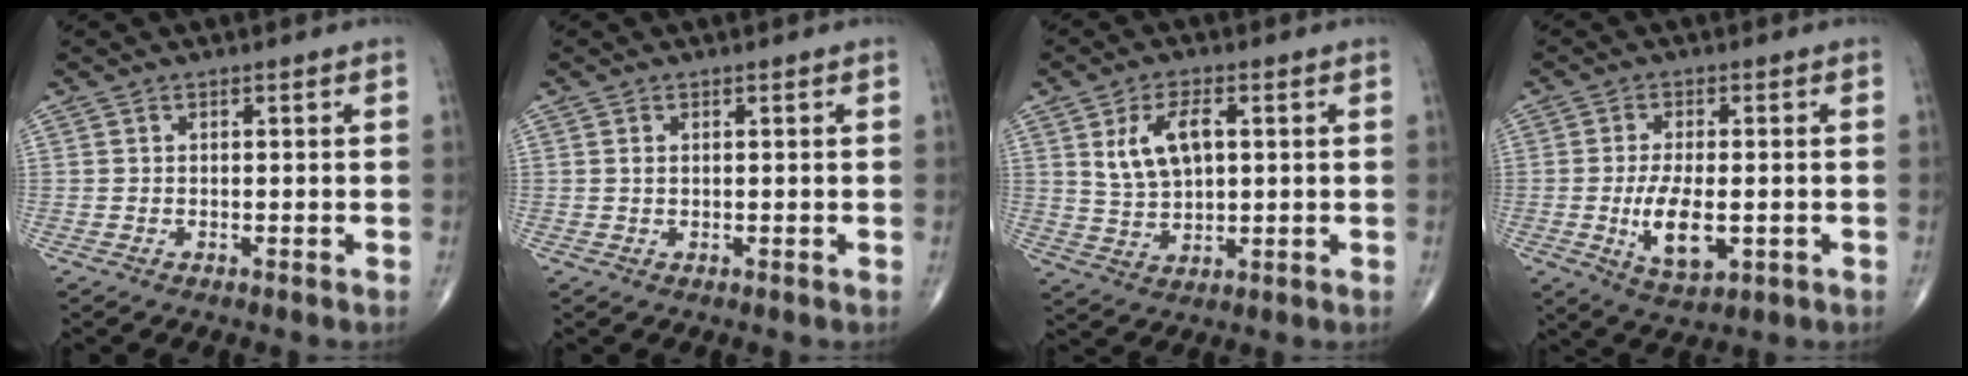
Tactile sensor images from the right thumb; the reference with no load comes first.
{"total": 0.7, "force": [0.2, 0.4, 0.5], "torque": [-0.013, 0.004, 0.006]}
{"total": 8.5, "force": [2.3, 4.5, 6.8], "torque": [-0.118, -0.002, 0.050]}
{"total": 8.8, "force": [-1.7, 4.0, 7.7], "torque": [-0.133, -0.011, -0.023]}